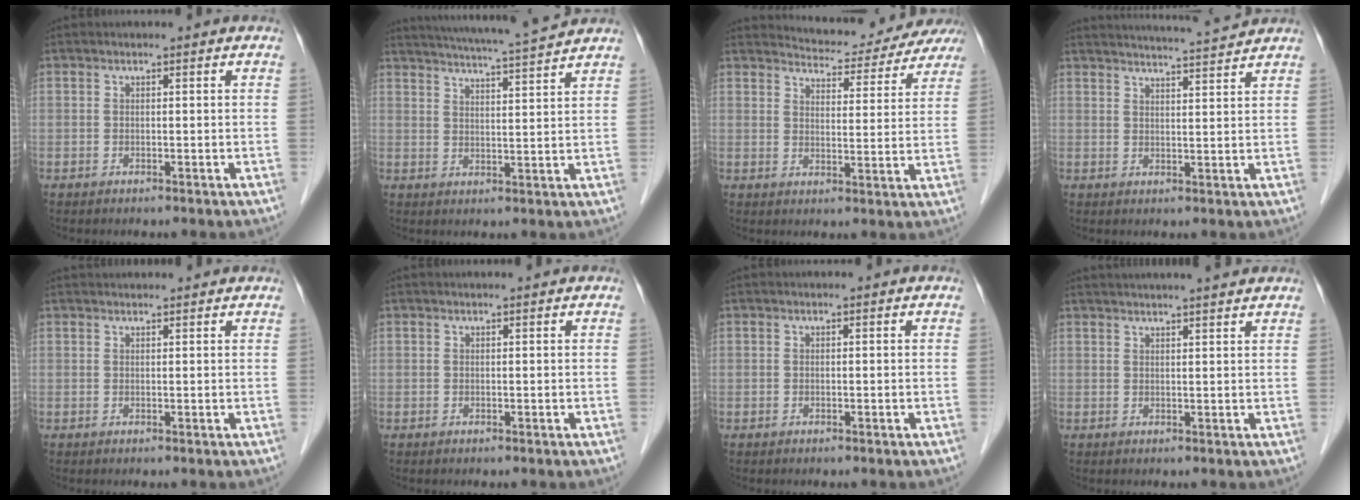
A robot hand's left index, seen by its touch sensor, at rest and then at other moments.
{"total": 12.4, "force": [11.5, -0.7, 4.7], "torque": [-0.087, 0.001, 0.157]}
{"total": 12.8, "force": [12.4, 2.5, 2.1], "torque": [-0.022, -0.011, 0.139]}
{"total": 9.5, "force": [9.2, -0.9, 2.5], "torque": [-0.045, 0.004, 0.122]}
{"total": 5.1, "force": [4.9, 0.6, 1.4], "torque": [-0.016, 0.034, 0.059]}
{"total": 1.1, "force": [1.0, 0.0, 0.4], "torque": [-0.006, 0.007, 0.015]}
{"total": 0.0}
{"total": 11.0, "force": [9.9, 0.3, 4.8], "torque": [-0.075, 0.026, 0.121]}